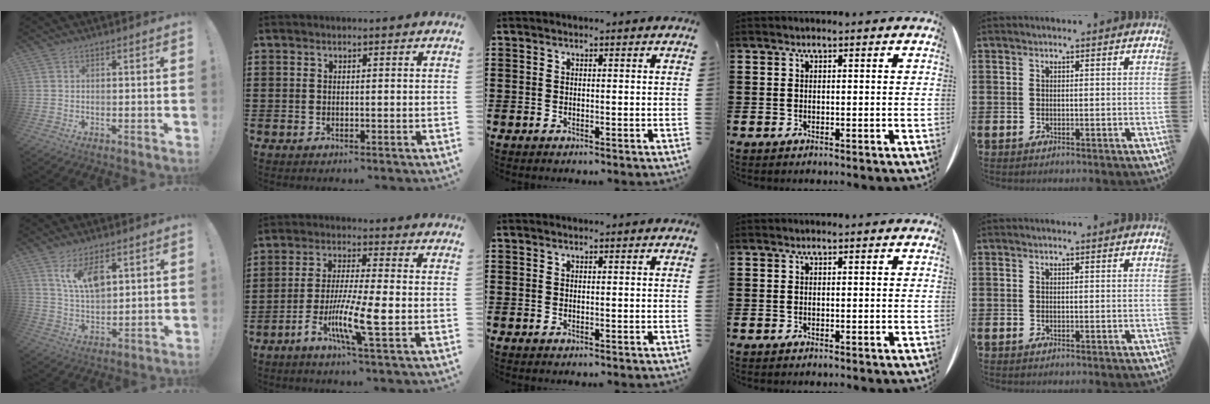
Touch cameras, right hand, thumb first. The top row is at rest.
{"thumb": {"total": 10.0, "force": [5.5, 4.8, 6.7], "torque": [-0.122, -0.021, 0.102]}, "index": {"total": 9.6, "force": [-3.7, 0.8, 8.8], "torque": [-0.177, -0.015, -0.072]}}